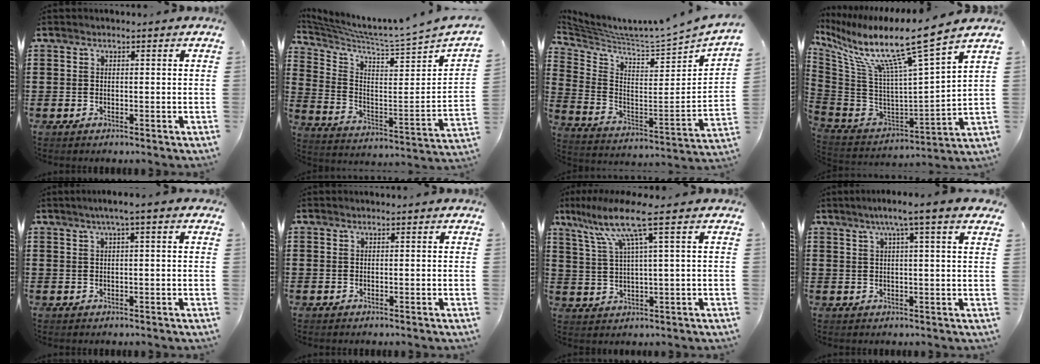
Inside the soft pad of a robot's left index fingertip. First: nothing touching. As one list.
[{"total": 3.8, "force": [3.4, -1.0, 1.4], "torque": [-0.052, -0.059, 0.047]}, {"total": 3.0, "force": [2.9, -0.8, 0.4], "torque": [-0.035, -0.059, 0.038]}, {"total": 12.4, "force": [8.7, -0.3, 8.8], "torque": [-0.186, -0.069, 0.131]}, {"total": 1.9, "force": [0.5, -0.1, 1.8], "torque": [-0.033, 0.000, 0.008]}, {"total": 0.0}, {"total": 9.5, "force": [4.7, 0.6, 8.3], "torque": [-0.185, -0.012, 0.073]}, {"total": 4.3, "force": [2.5, -0.6, 3.4], "torque": [-0.071, 0.001, 0.040]}]